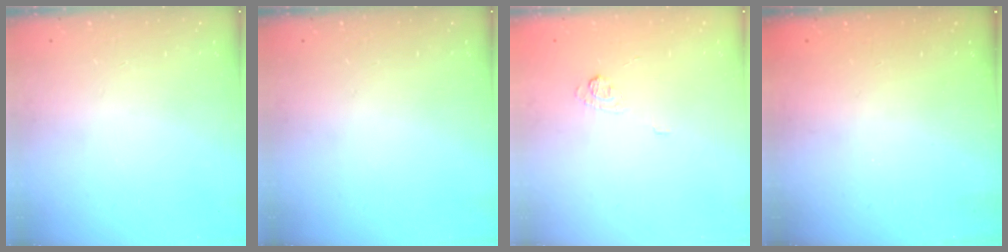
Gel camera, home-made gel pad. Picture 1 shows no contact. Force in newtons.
{"total": 0.0}
{"total": 3.4, "press": 3.1, "slide": 1.5}
{"total": 2.3, "press": 2.2, "slide": 0.8}